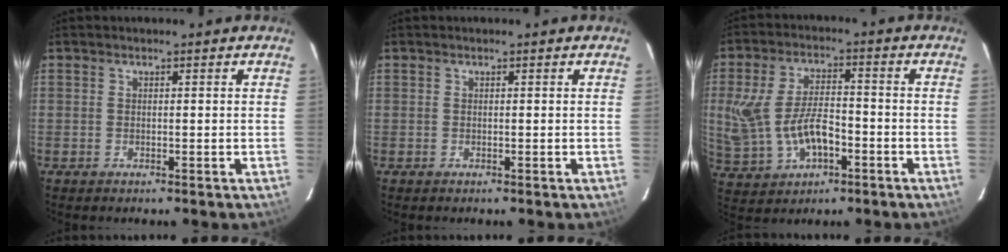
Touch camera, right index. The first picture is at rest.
{"total": 0.0}
{"total": 13.1, "force": [-2.8, 7.0, 10.8], "torque": [-0.232, -0.001, -0.029]}